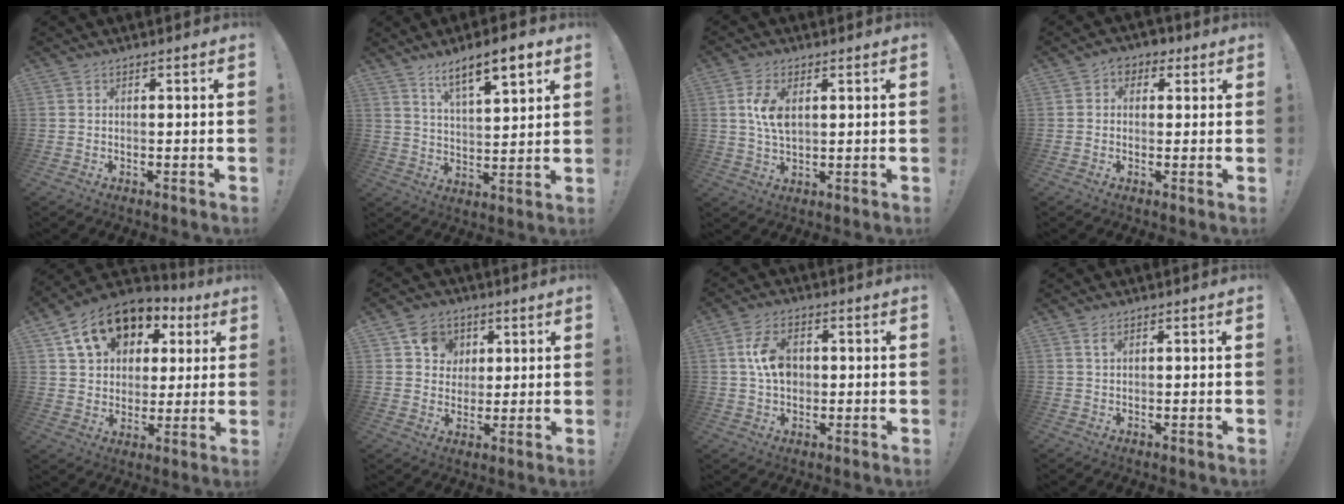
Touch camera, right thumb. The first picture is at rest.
{"total": 10.7, "force": [7.3, 2.6, 7.3], "torque": [-0.114, -0.038, 0.120]}
{"total": 6.7, "force": [1.9, 3.5, 5.4], "torque": [-0.102, -0.008, 0.028]}
{"total": 4.2, "force": [1.0, 3.6, 1.9], "torque": [-0.019, 0.003, 0.017]}
{"total": 16.0, "force": [8.3, 11.2, 7.9], "torque": [-0.124, -0.034, 0.157]}
{"total": 8.9, "force": [3.6, 7.8, 2.4], "torque": [-0.026, -0.017, 0.070]}
{"total": 9.0, "force": [0.8, 6.3, 6.5], "torque": [-0.115, 0.009, 0.017]}
{"total": 1.8, "force": [0.8, 0.7, 1.4], "torque": [-0.026, 0.001, 0.013]}